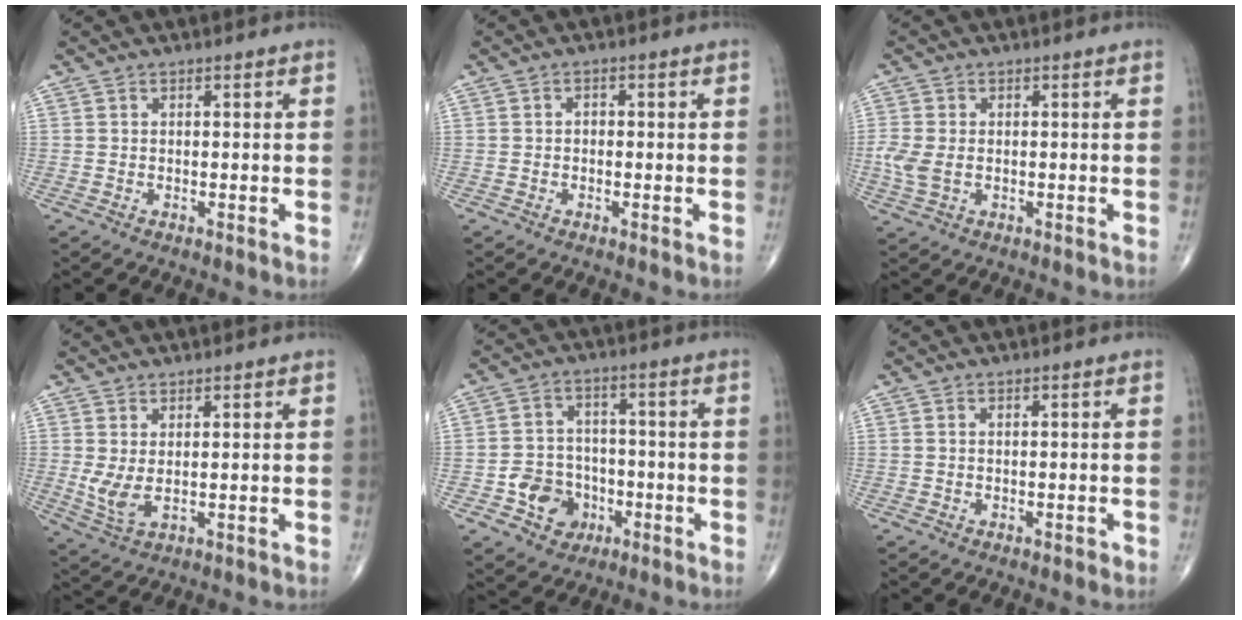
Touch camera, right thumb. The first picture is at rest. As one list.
[{"total": 1.1, "force": [-0.2, 0.8, 0.7], "torque": [-0.002, 0.003, -0.007]}, {"total": 4.7, "force": [-0.5, 3.2, 3.5], "torque": [-0.092, 0.001, -0.009]}, {"total": 4.6, "force": [0.6, 2.0, 4.1], "torque": [-0.090, -0.009, 0.021]}, {"total": 8.6, "force": [-3.1, 7.2, 3.4], "torque": [-0.023, 0.025, -0.050]}, {"total": 0.7, "force": [-0.2, 0.4, 0.6], "torque": [-0.010, 0.000, -0.002]}]